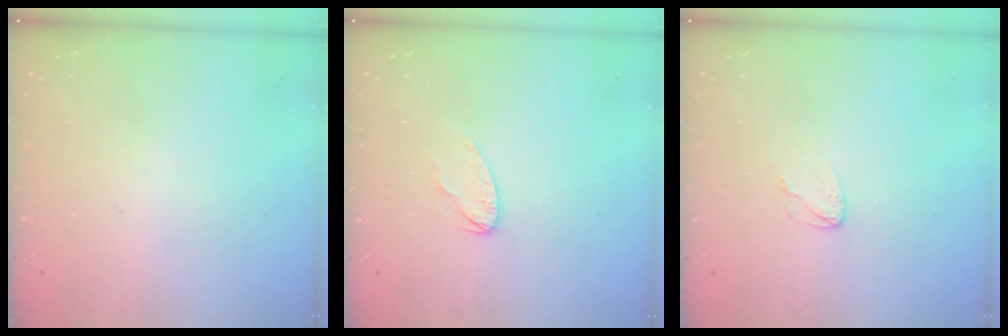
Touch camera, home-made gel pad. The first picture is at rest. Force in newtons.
{"total": 6.1, "press": 6.1, "slide": 0.5}
{"total": 3.4, "press": 3.4, "slide": 0.3}